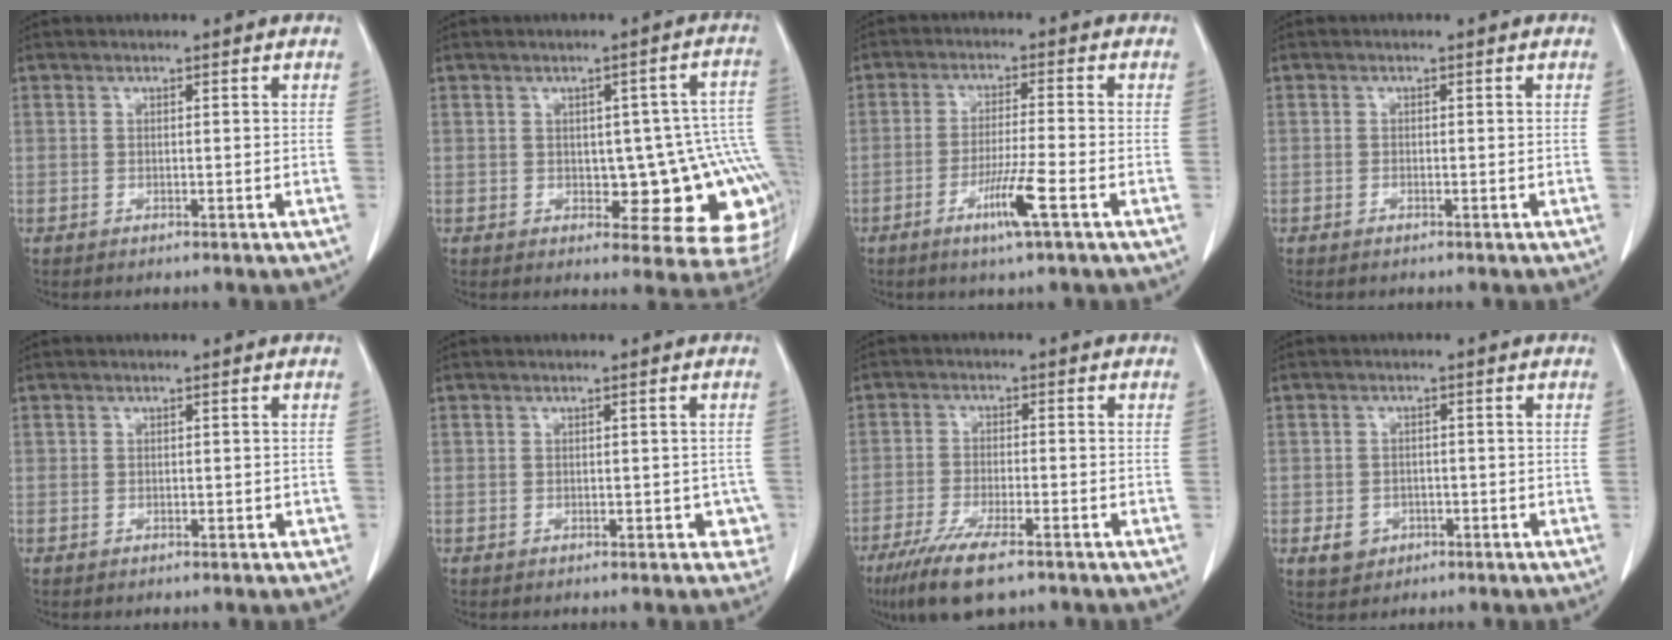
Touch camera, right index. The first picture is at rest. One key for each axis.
{"total": 14.5, "fx": -1.7, "fy": 6.0, "fz": 13.1, "tx": -0.097, "ty": 0.028, "tz": -0.008}
{"total": 6.6, "fx": -3.2, "fy": -0.5, "fz": 5.8, "tx": -0.106, "ty": -0.012, "tz": -0.059}
{"total": 0.6, "fx": -0.5, "fy": 0.1, "fz": 0.3, "tx": -0.009, "ty": 0.000, "tz": -0.005}
{"total": 0.9, "fx": -0.2, "fy": 0.8, "fz": 0.3, "tx": -0.005, "ty": 0.011, "tz": 0.000}
{"total": 2.8, "fx": -0.7, "fy": 2.2, "fz": 1.6, "tx": -0.003, "ty": 0.015, "tz": -0.004}
{"total": 9.4, "fx": -6.4, "fy": 1.6, "fz": 6.7, "tx": -0.121, "ty": -0.022, "tz": -0.104}
{"total": 3.5, "fx": -1.3, "fy": 3.1, "fz": 1.0, "tx": -0.012, "ty": 0.007, "tz": -0.008}